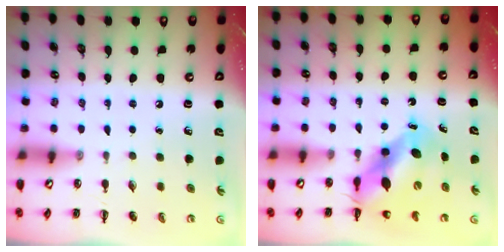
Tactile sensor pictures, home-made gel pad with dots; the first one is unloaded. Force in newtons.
{"total": 9.3, "press": 9.1, "slide": 2.2}